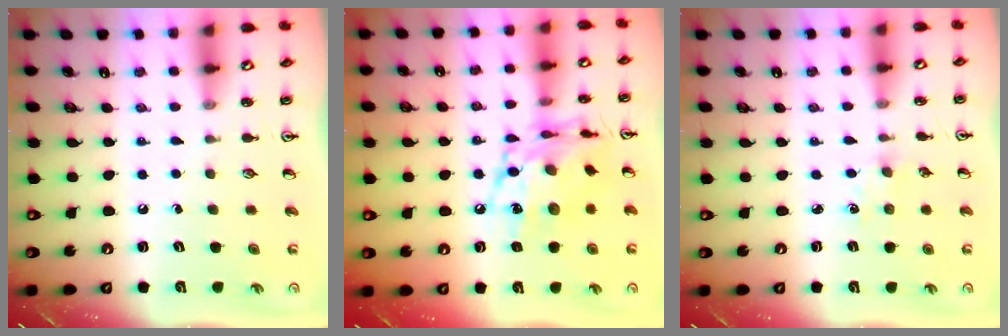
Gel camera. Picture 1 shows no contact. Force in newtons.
{"total": 15.4, "press": 15.4, "slide": 1.3}
{"total": 2.4, "press": 2.4, "slide": 0.4}